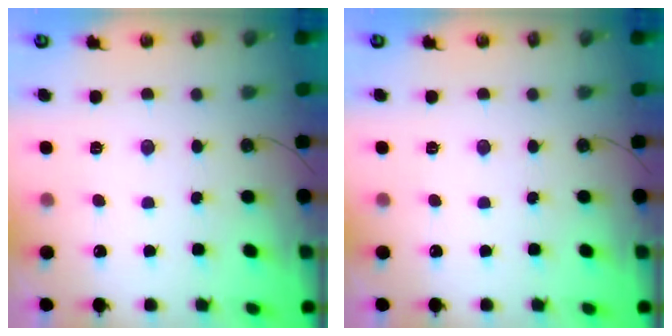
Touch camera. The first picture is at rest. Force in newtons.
{"total": 0.0}